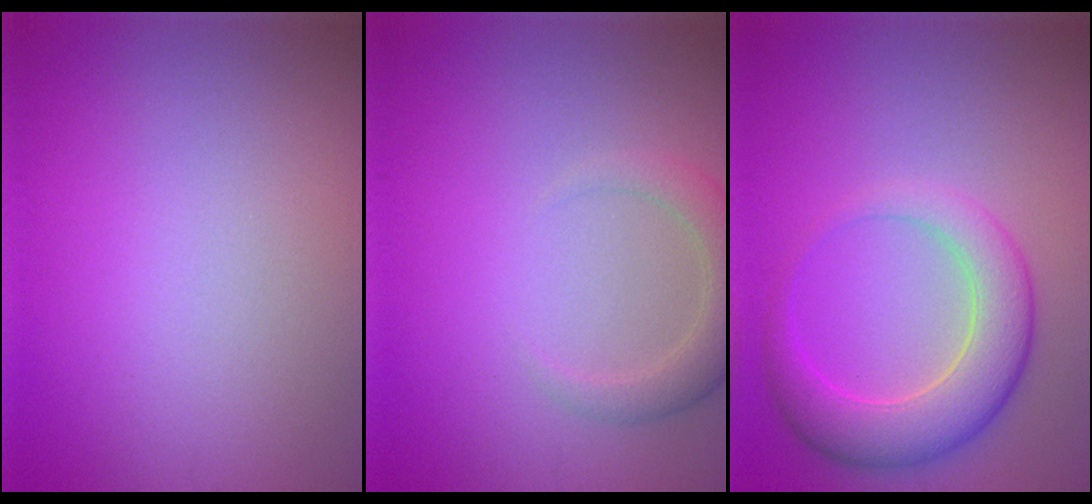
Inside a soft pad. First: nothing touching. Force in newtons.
{"total": 2.8, "press": 2.8, "slide": 0.4}
{"total": 5.6, "press": 5.6, "slide": 0.3}